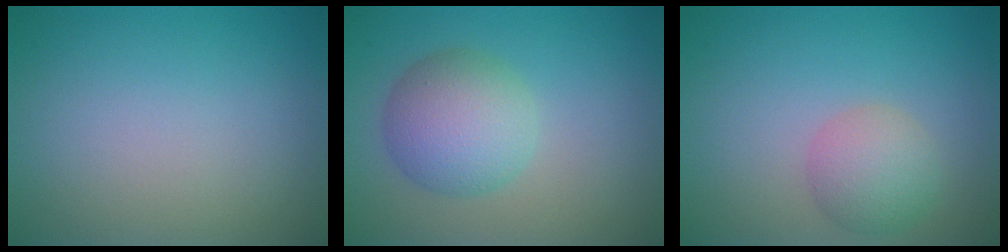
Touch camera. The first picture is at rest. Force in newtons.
{"total": 5.1, "press": 5.1, "slide": 0.2}
{"total": 3.2, "press": 3.2, "slide": 0.0}